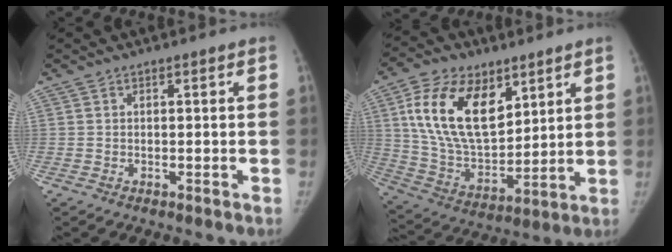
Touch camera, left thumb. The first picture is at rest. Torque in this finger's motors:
{"motor_torque": [1.45, 1.79, 1.84, -0.93, 0.17]}